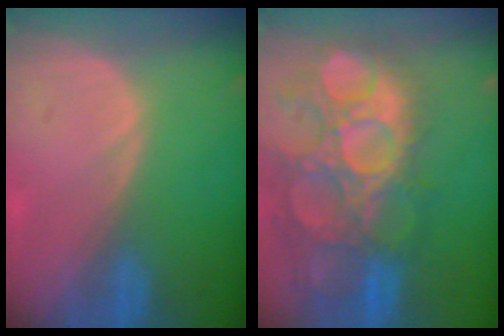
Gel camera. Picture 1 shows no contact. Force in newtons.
{"total": 15.0, "press": 12.6, "slide": 8.1}